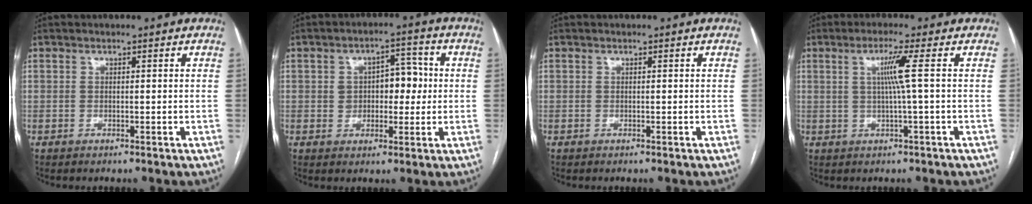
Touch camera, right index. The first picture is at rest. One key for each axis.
{"total": 6.1, "fx": 0.6, "fy": 3.9, "fz": 4.7, "tx": -0.064, "ty": 0.024, "tz": 0.015}
{"total": 0.0}
{"total": 4.3, "fx": 0.7, "fy": -1.3, "fz": 4.0, "tx": -0.080, "ty": 0.001, "tz": 0.015}